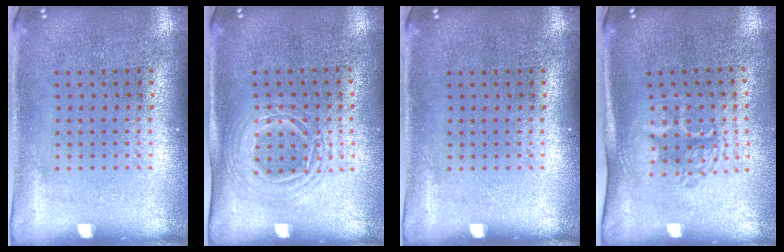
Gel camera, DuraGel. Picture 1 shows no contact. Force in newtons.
{"total": 1.5, "press": 1.3, "slide": 0.8}
{"total": 0.0}
{"total": 1.8, "press": 1.3, "slide": 1.1}